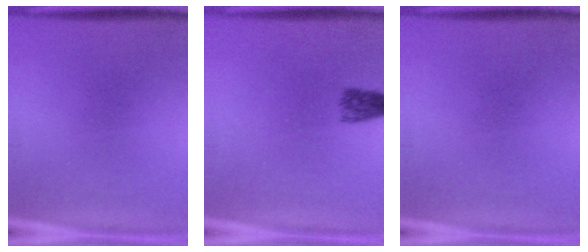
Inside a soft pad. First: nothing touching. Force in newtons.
{"total": 2.7}
{"total": 0.0}